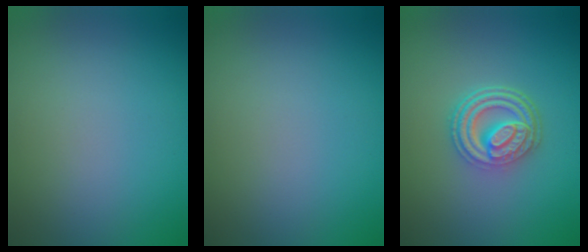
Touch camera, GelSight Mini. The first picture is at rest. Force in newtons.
{"total": 0.0}
{"total": 4.7, "press": 3.5, "slide": 3.0}